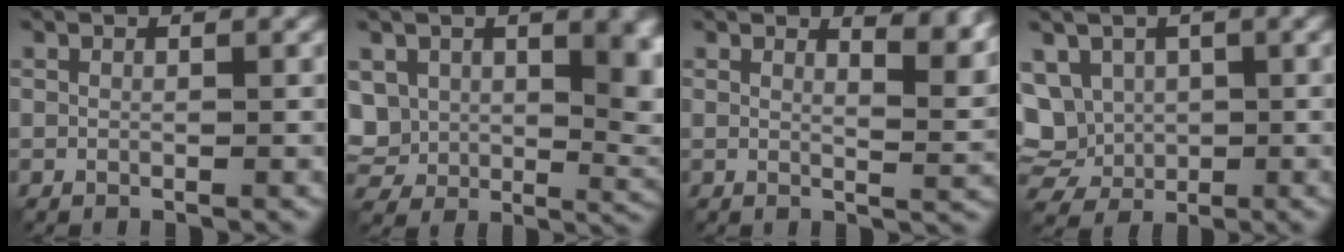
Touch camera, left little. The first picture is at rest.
{"total": 10.5, "force": [2.7, 7.5, 6.9], "torque": [-0.139, -0.025, 0.060]}
{"total": 5.6, "force": [4.0, 2.0, 3.5], "torque": [-0.026, 0.013, 0.038]}
{"total": 7.1, "force": [1.1, 5.9, 3.9], "torque": [-0.091, 0.009, 0.010]}